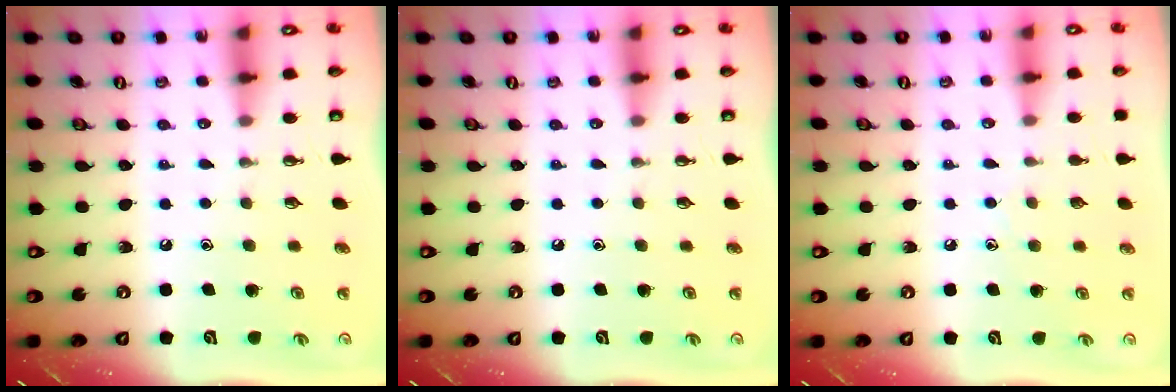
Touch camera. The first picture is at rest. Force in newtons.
{"total": 0.0}
{"total": 5.5, "press": 5.5, "slide": 0.6}